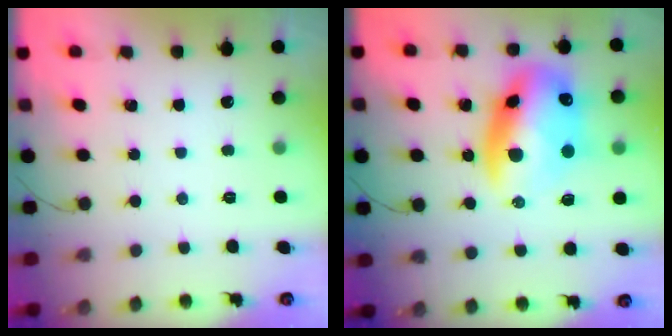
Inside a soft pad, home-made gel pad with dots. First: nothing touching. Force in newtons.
{"total": 17.3, "press": 16.9, "slide": 4.1}